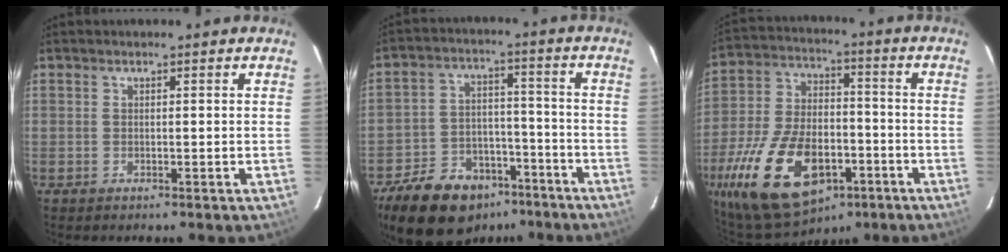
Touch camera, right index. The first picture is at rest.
{"total": 17.6, "force": [-12.0, 10.5, 7.4], "torque": [-0.175, 0.027, -0.176]}
{"total": 23.9, "force": [-11.5, 13.2, 16.3], "torque": [-0.348, -0.017, -0.180]}